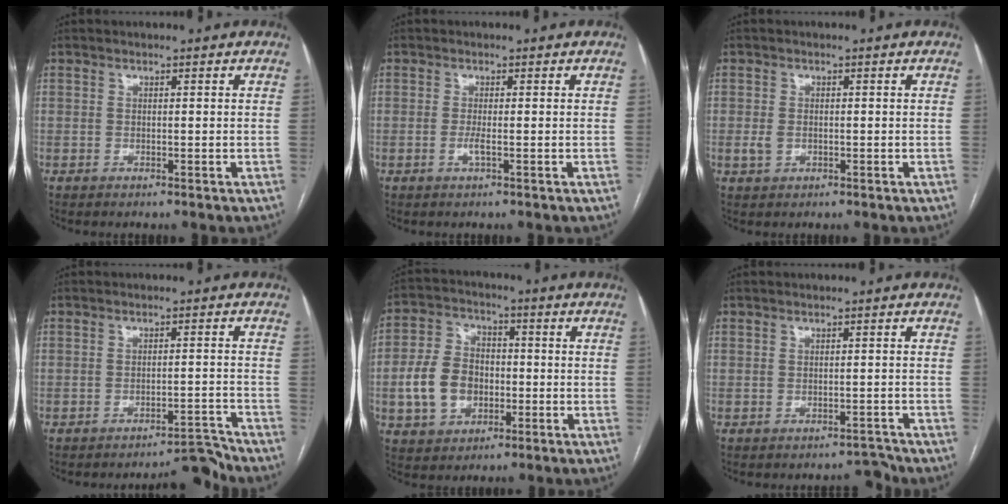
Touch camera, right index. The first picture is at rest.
{"total": 1.4, "force": [-0.4, 0.0, 1.3], "torque": [-0.028, -0.003, -0.009]}
{"total": 2.1, "force": [-0.4, 1.5, 1.4], "torque": [-0.031, 0.001, -0.002]}
{"total": 4.0, "force": [-3.9, -0.4, 0.2], "torque": [0.010, 0.009, -0.055]}
{"total": 9.9, "force": [-1.9, 7.4, 6.3], "torque": [-0.145, 0.024, -0.029]}
{"total": 1.2, "force": [-1.1, 0.2, -0.2], "torque": [0.011, -0.005, -0.008]}